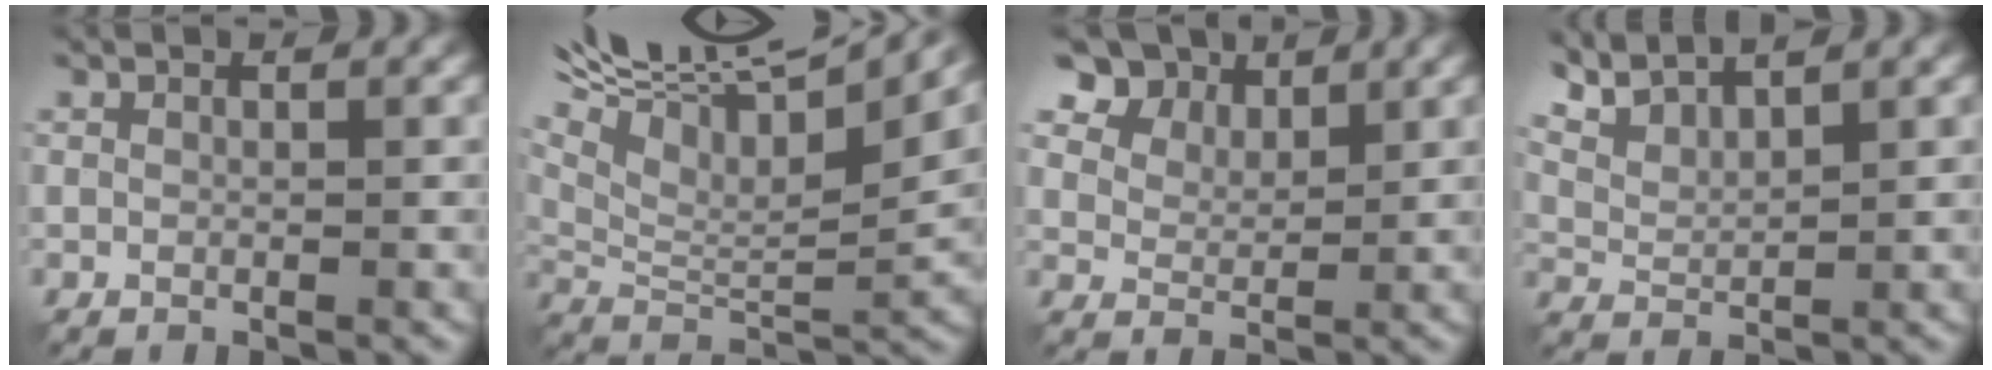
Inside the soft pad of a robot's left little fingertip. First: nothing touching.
{"total": 15.1, "force": [9.4, 5.5, 10.4], "torque": [-0.207, 0.050, 0.150]}
{"total": 7.6, "force": [5.2, 4.4, 3.2], "torque": [-0.088, 0.002, 0.100]}
{"total": 4.6, "force": [4.0, 1.1, 2.1], "torque": [-0.061, 0.008, 0.071]}